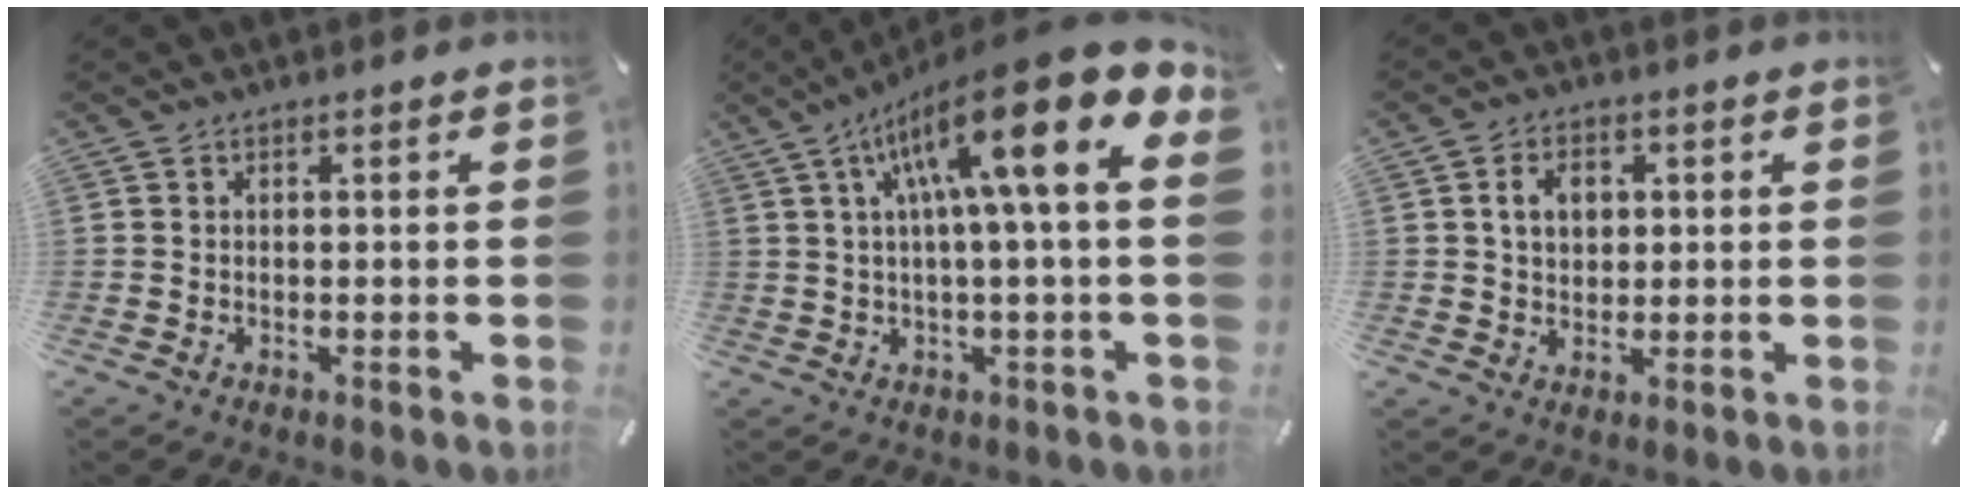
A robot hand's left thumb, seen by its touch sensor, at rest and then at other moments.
{"total": 18.9, "force": [8.1, 2.1, 17.0], "torque": [-0.301, -0.049, 0.116]}
{"total": 5.1, "force": [1.1, 4.1, 2.9], "torque": [-0.041, 0.001, 0.013]}